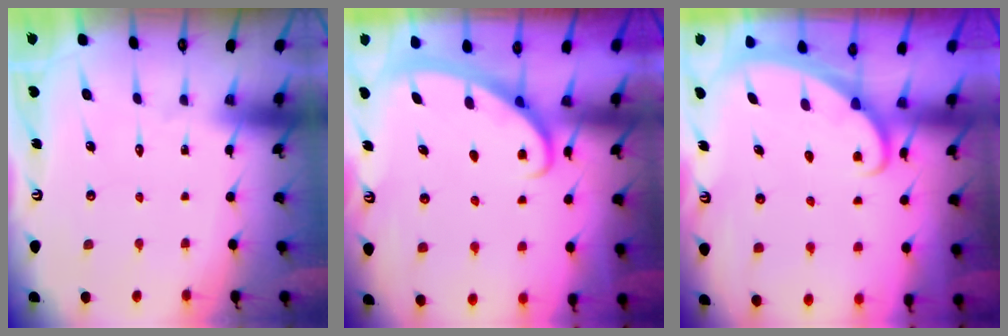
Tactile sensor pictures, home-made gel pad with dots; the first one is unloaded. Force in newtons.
{"total": 2.9, "press": 2.9, "slide": 0.4}
{"total": 1.7, "press": 1.7, "slide": 0.1}